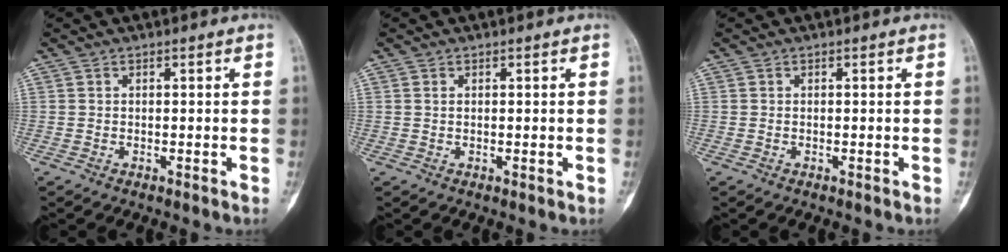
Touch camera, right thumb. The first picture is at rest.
{"total": 0.6, "force": [0.2, 0.3, 0.4], "torque": [-0.012, -0.001, 0.004]}
{"total": 0.0}